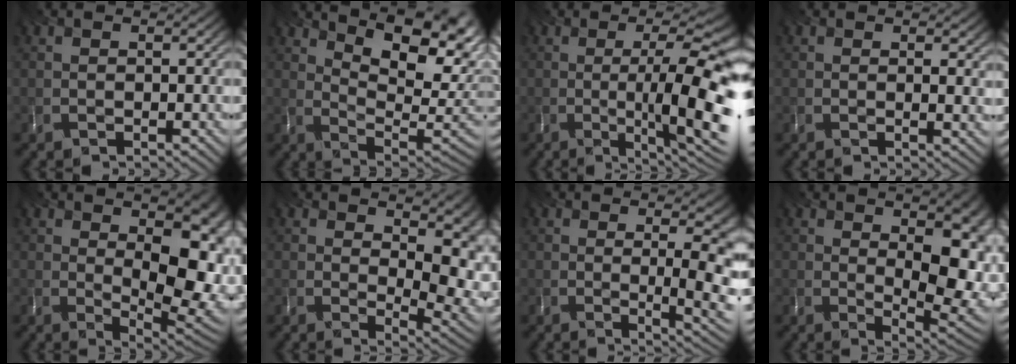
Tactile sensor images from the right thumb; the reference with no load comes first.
{"total": 14.6, "force": [7.7, 6.0, 10.8], "torque": [-0.176, 0.017, 0.126]}
{"total": 13.8, "force": [-1.4, 3.0, 13.3], "torque": [-0.157, -0.002, -0.013]}
{"total": 1.4, "force": [0.8, 0.4, 1.1], "torque": [-0.015, -0.002, 0.015]}
{"total": 14.3, "force": [2.3, 6.9, 12.3], "torque": [-0.140, 0.008, 0.048]}
{"total": 10.1, "force": [4.0, 4.1, 8.4], "torque": [-0.107, 0.000, 0.073]}
{"total": 10.5, "force": [0.9, 3.4, 9.9], "torque": [-0.101, 0.007, 0.021]}
{"total": 12.9, "force": [2.6, 6.1, 11.1], "torque": [-0.128, 0.010, 0.050]}